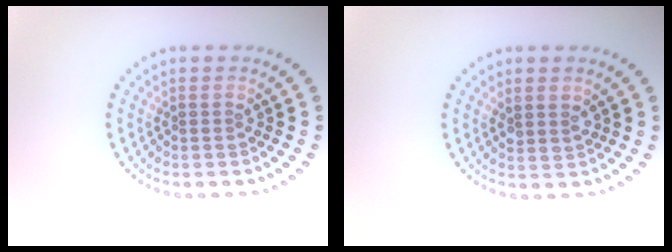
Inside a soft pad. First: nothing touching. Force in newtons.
{"total": 1.7, "press": 1.5, "slide": 0.8}